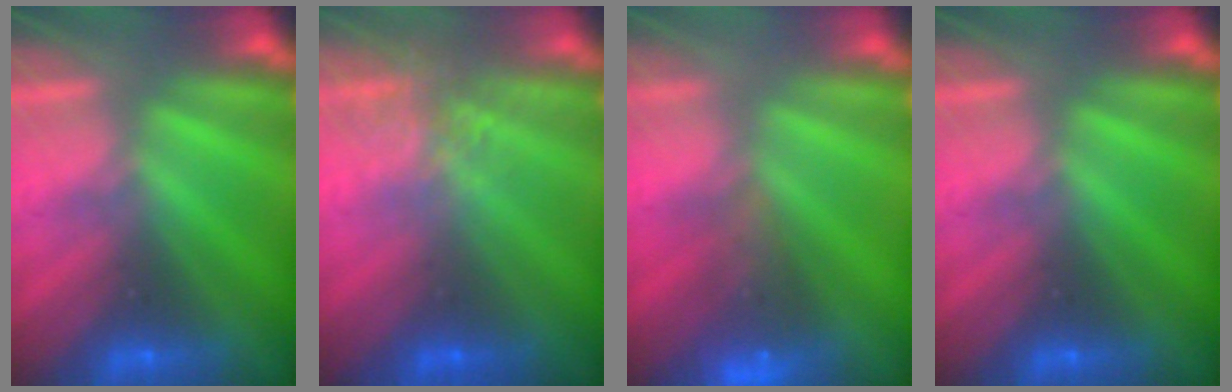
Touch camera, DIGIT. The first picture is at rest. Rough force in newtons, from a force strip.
{"total": 2.7}
{"total": 6.9}
{"total": 0.0}